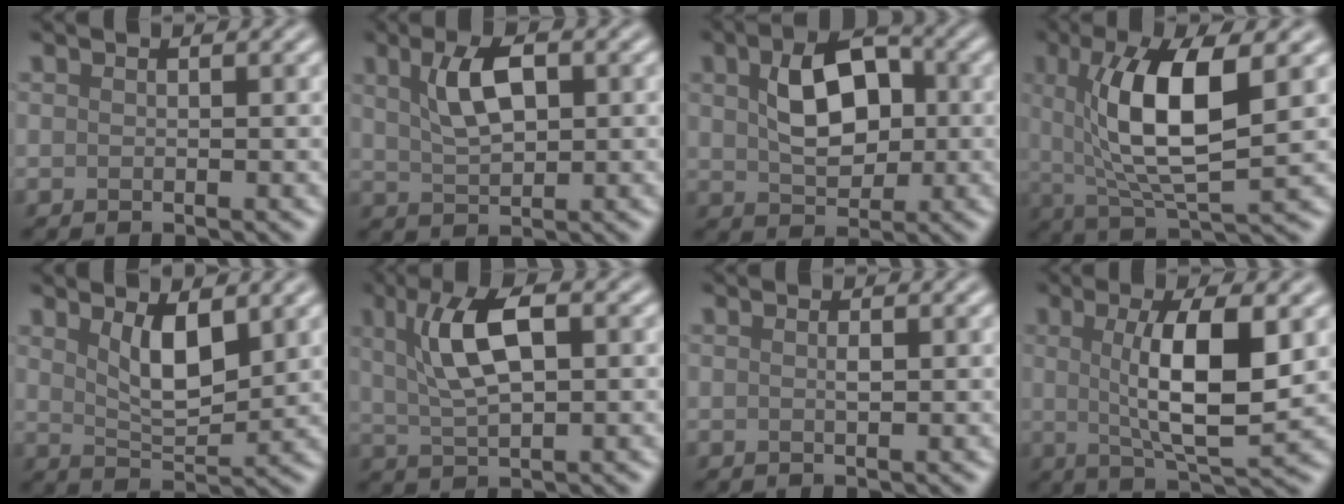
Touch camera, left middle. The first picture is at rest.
{"total": 4.4, "force": [1.4, 1.9, 3.7], "torque": [-0.071, 0.008, 0.026]}
{"total": 6.5, "force": [1.1, 4.1, 4.9], "torque": [-0.088, 0.005, 0.016]}
{"total": 9.3, "force": [1.7, 2.9, 8.7], "torque": [-0.155, -0.007, 0.035]}
{"total": 4.3, "force": [1.8, 1.7, 3.5], "torque": [-0.070, -0.008, 0.035]}
{"total": 5.9, "force": [1.5, 2.2, 5.3], "torque": [-0.099, 0.009, 0.025]}
{"total": 0.6, "force": [0.1, 0.1, 0.6], "torque": [-0.012, 0.001, 0.001]}
{"total": 7.9, "force": [1.0, 2.1, 7.5], "torque": [-0.121, -0.006, 0.020]}